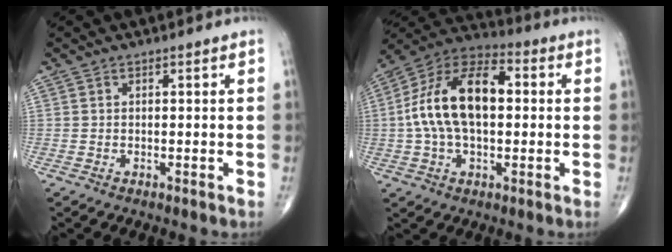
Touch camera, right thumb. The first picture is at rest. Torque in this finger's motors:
{"motor_torque": [2.45, 2.46, 1.69, -0.35, 0.17]}